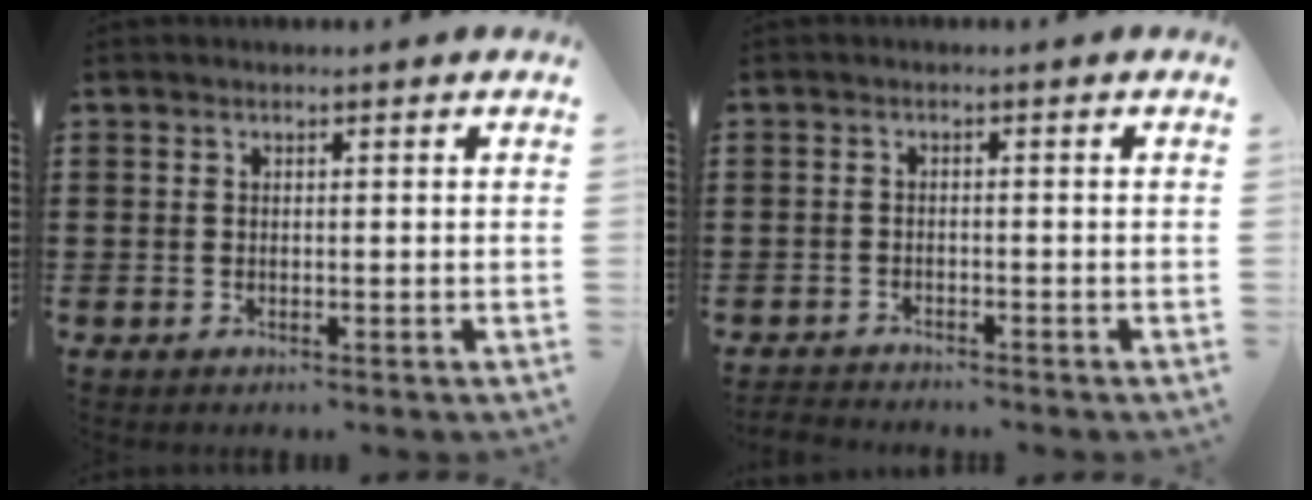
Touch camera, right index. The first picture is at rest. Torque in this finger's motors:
{"motor_torque": [-1.24, 0.90, -1.05, -0.21]}